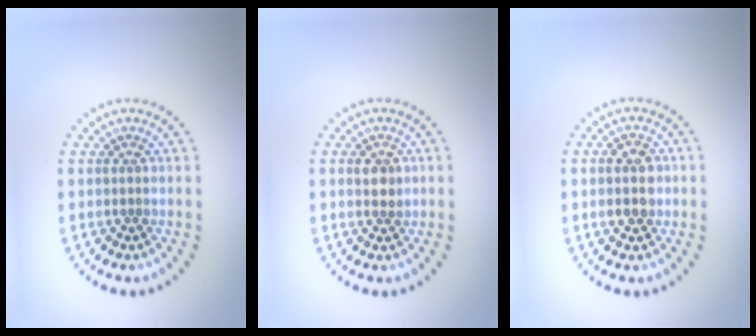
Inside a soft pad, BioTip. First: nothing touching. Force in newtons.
{"total": 1.6, "press": 1.6, "slide": 0.4}
{"total": 2.4, "press": 2.4, "slide": 0.1}